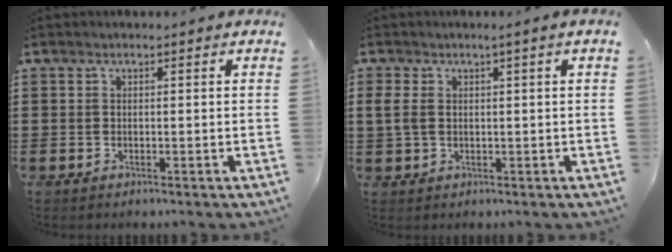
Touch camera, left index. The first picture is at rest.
{"total": 2.6, "force": [0.1, 1.0, 2.4], "torque": [-0.062, -0.002, -0.004]}